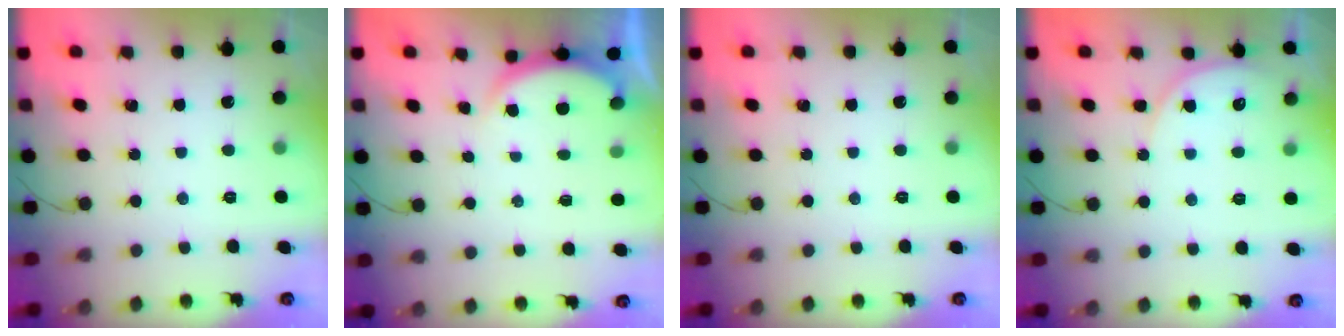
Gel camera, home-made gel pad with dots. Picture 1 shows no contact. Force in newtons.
{"total": 3.0, "press": 2.9, "slide": 0.6}
{"total": 0.0}
{"total": 5.4, "press": 5.4, "slide": 0.4}